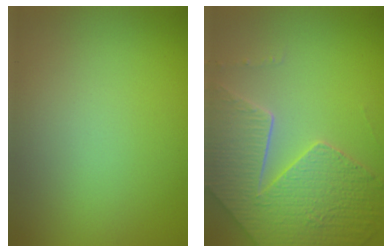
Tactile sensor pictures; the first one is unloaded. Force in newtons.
{"total": 7.9, "press": 5.8, "slide": 5.5}